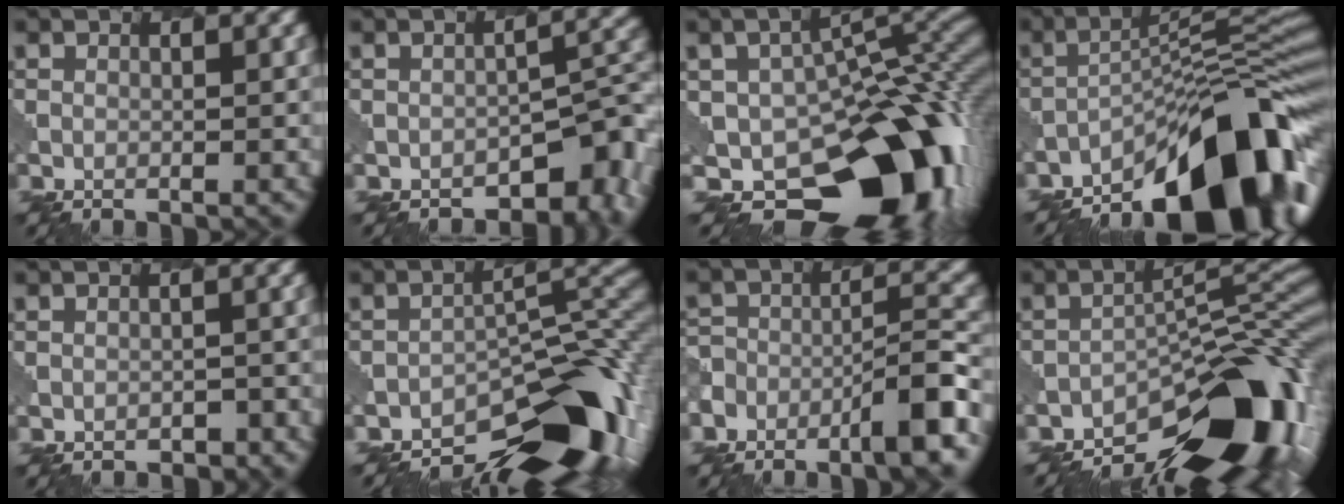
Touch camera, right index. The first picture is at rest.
{"total": 5.8, "force": [-4.0, 2.5, 3.4], "torque": [-0.018, 0.000, -0.050]}
{"total": 15.1, "force": [-5.6, 9.8, 10.1], "torque": [-0.107, -0.013, -0.089]}
{"total": 12.1, "force": [-8.4, 3.1, 8.2], "torque": [-0.098, 0.019, -0.147]}
{"total": 2.3, "force": [-2.1, 0.8, 0.5], "torque": [-0.004, 0.008, -0.020]}
{"total": 11.3, "force": [-8.1, 4.3, 6.6], "torque": [-0.065, 0.006, -0.134]}
{"total": 6.4, "force": [-4.6, 2.7, 3.5], "torque": [-0.039, 0.009, -0.089]}
{"total": 12.7, "force": [-8.9, 4.0, 8.1], "torque": [-0.100, -0.002, -0.151]}